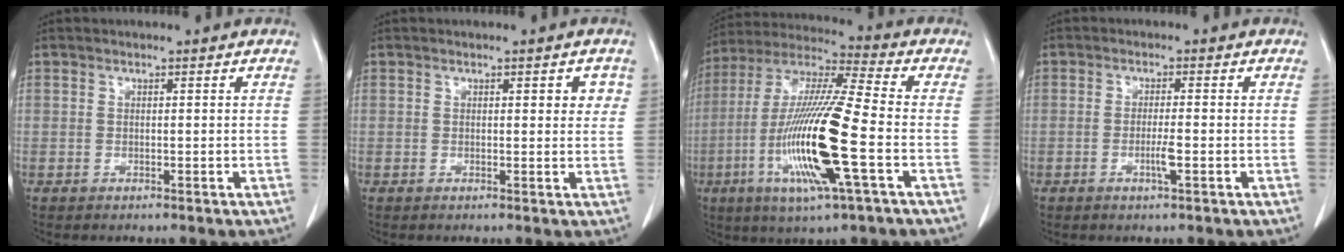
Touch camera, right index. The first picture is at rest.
{"total": 2.5, "force": [0.9, 1.1, 2.1], "torque": [-0.019, 0.001, 0.008]}
{"total": 18.4, "force": [-5.0, 0.9, 17.7], "torque": [-0.363, -0.017, -0.095]}
{"total": 2.5, "force": [-0.8, 0.0, 2.4], "torque": [-0.045, -0.002, -0.014]}